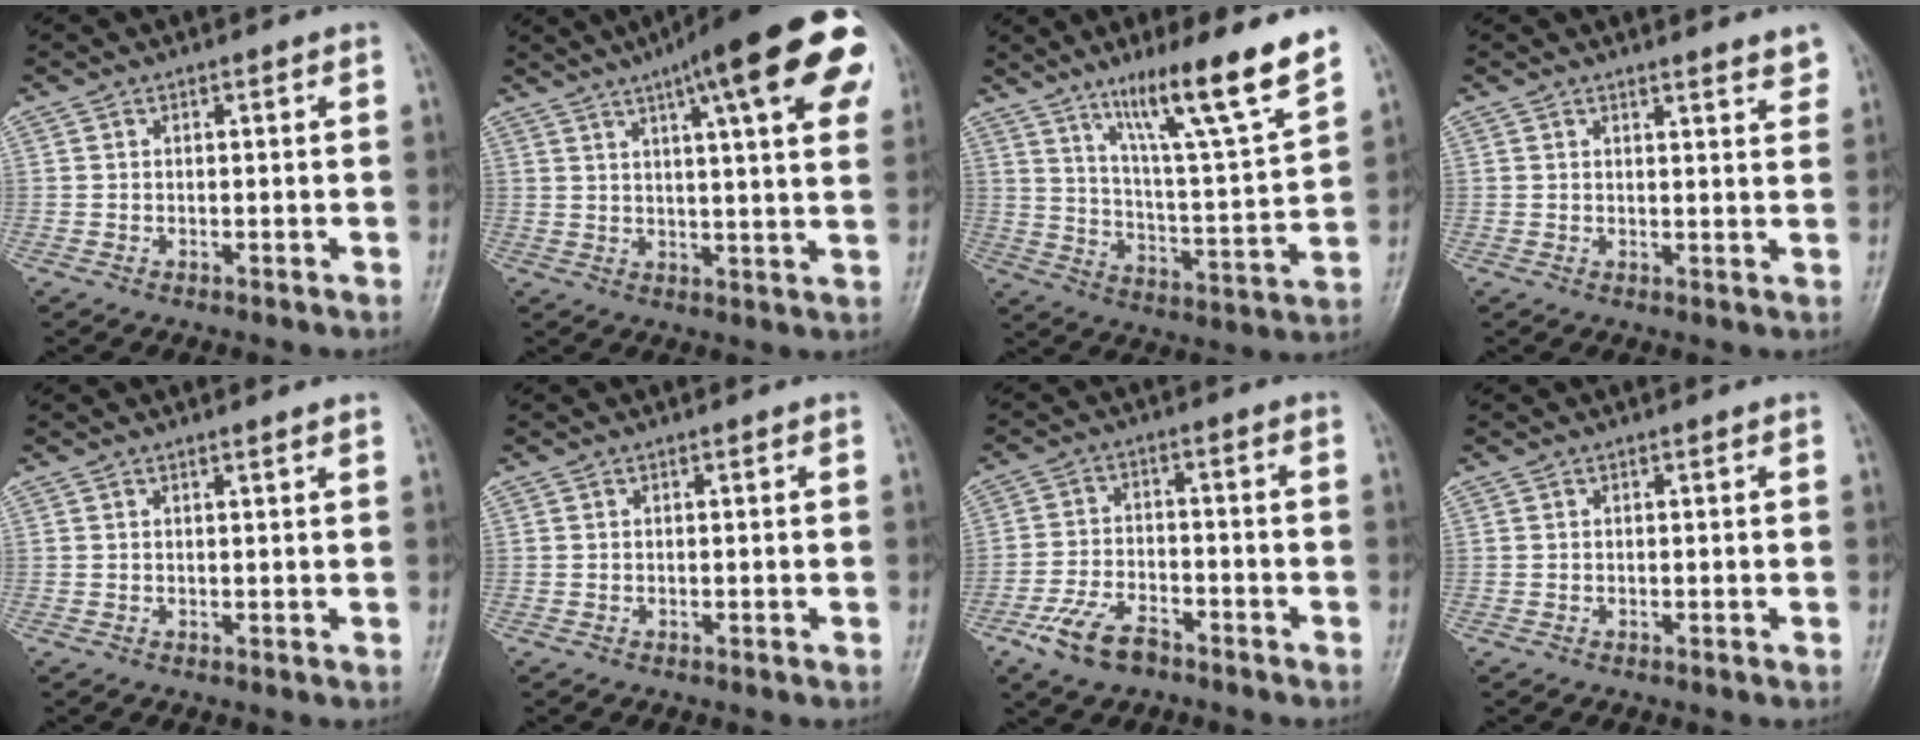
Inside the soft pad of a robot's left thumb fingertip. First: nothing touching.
{"total": 22.7, "force": [10.9, 4.9, 19.2], "torque": [-0.261, 0.000, 0.136]}
{"total": 17.6, "force": [11.9, 0.9, 13.0], "torque": [-0.191, -0.065, 0.195]}
{"total": 3.4, "force": [3.0, 0.5, 1.5], "torque": [-0.010, -0.020, 0.031]}
{"total": 1.1, "force": [0.9, -0.2, 0.6], "torque": [-0.011, -0.003, 0.016]}
{"total": 0.0}
{"total": 8.1, "force": [-5.2, 4.1, 4.7], "torque": [-0.093, 0.019, -0.099]}
{"total": 0.0}